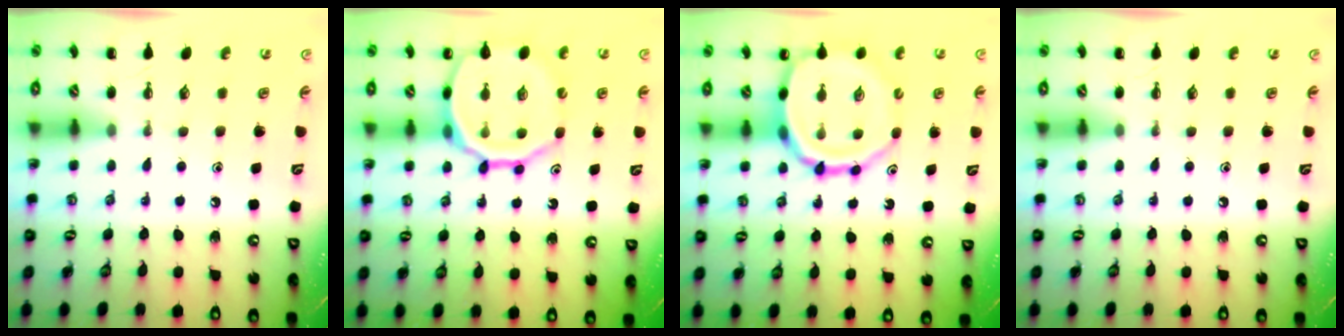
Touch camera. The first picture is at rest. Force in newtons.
{"total": 17.3, "press": 17.1, "slide": 2.8}
{"total": 13.6, "press": 13.3, "slide": 3.1}
{"total": 0.0}